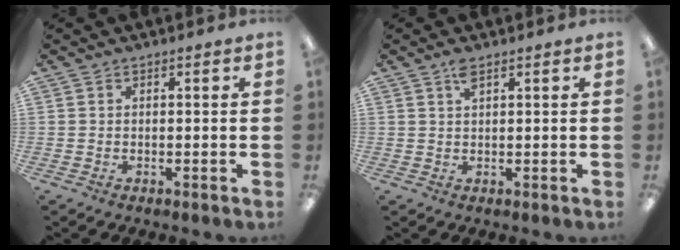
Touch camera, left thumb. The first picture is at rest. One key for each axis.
{"total": 2.4, "fx": 1.5, "fy": 0.7, "fz": 1.7, "tx": -0.030, "ty": 0.000, "tz": 0.025}